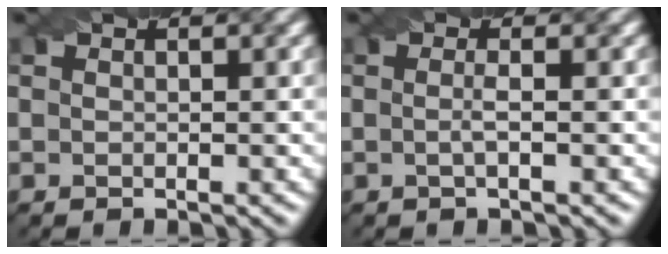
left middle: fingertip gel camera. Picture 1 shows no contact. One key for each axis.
{"total": 1.3, "fx": -0.2, "fy": 0.2, "fz": 1.3, "tx": -0.025, "ty": -0.001, "tz": -0.006}